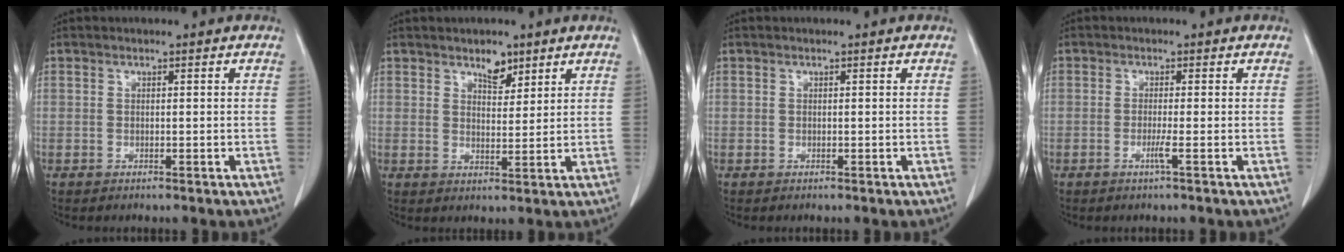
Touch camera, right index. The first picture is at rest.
{"total": 3.6, "force": [2.6, 1.7, 1.7], "torque": [-0.025, -0.004, 0.044]}
{"total": 0.0}
{"total": 1.6, "force": [-0.7, -0.4, 1.3], "torque": [-0.029, -0.002, -0.013]}